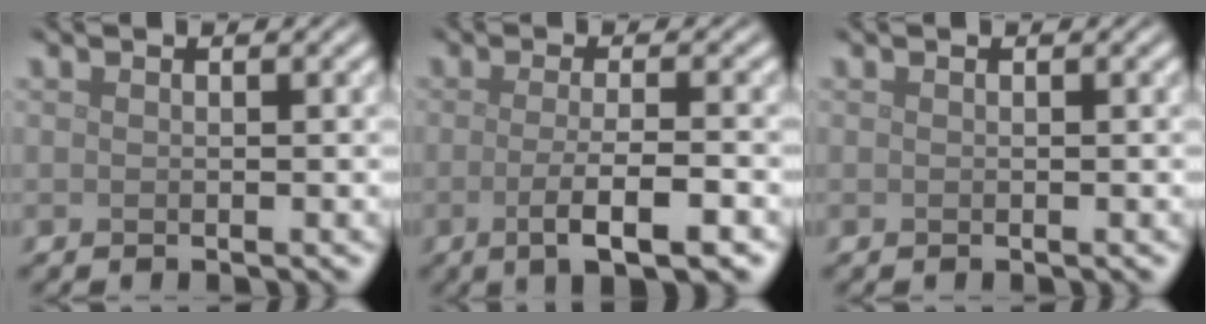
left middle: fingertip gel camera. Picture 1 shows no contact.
{"total": 4.7, "force": [-1.5, 1.1, 4.3], "torque": [-0.072, -0.008, -0.026]}
{"total": 0.0}